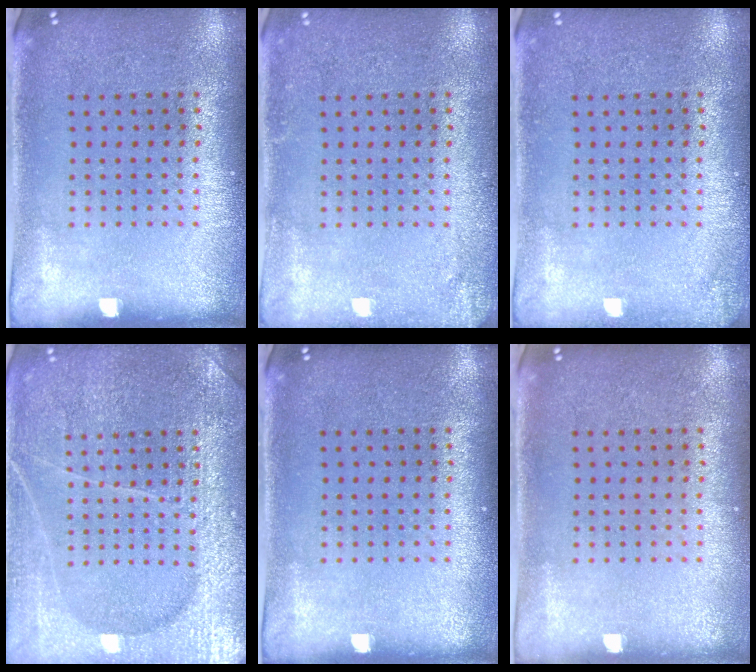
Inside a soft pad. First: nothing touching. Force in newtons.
{"total": 1.6, "press": 1.6, "slide": 0.2}
{"total": 0.9, "press": 0.9, "slide": 0.1}
{"total": 4.9, "press": 4.9, "slide": 0.5}
{"total": 0.0}
{"total": 0.0}